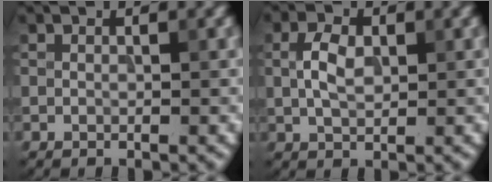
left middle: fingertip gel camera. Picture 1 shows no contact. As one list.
[{"total": 3.1, "force": [0.5, 1.9, 2.4], "torque": [-0.054, 0.005, 0.009]}]